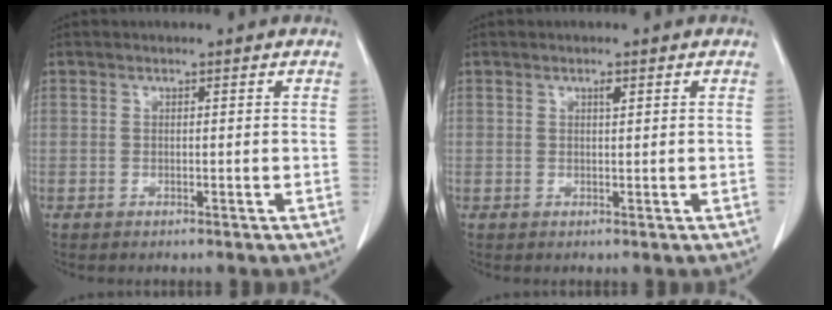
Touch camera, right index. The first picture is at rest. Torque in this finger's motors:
{"motor_torque": [0.09, 0.02, 0.00, 0.02]}